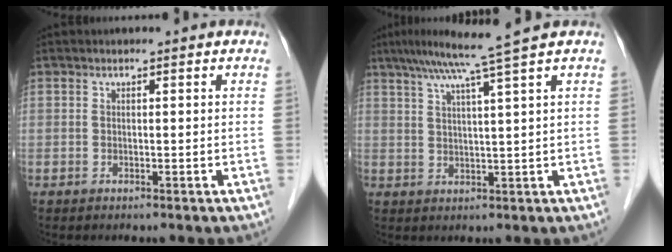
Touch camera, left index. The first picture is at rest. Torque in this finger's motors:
{"motor_torque": [0.48, -0.54, 0.21, 0.08]}